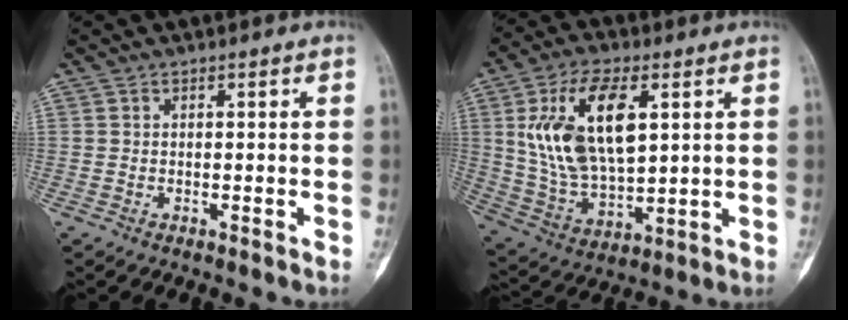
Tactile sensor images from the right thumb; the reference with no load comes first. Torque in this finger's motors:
{"motor_torque": [-1.06, 2.52, 1.48, 0.69, 0.41]}